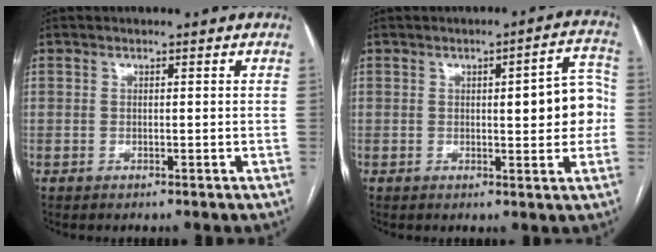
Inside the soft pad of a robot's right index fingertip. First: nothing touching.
{"total": 8.2, "force": [0.2, 2.1, 7.9], "torque": [-0.092, 0.020, 0.002]}